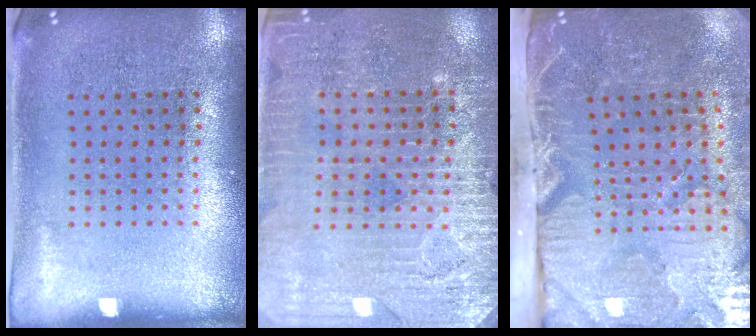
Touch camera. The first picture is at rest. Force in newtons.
{"total": 3.2, "press": 3.1, "slide": 0.8}
{"total": 5.1, "press": 4.3, "slide": 2.7}